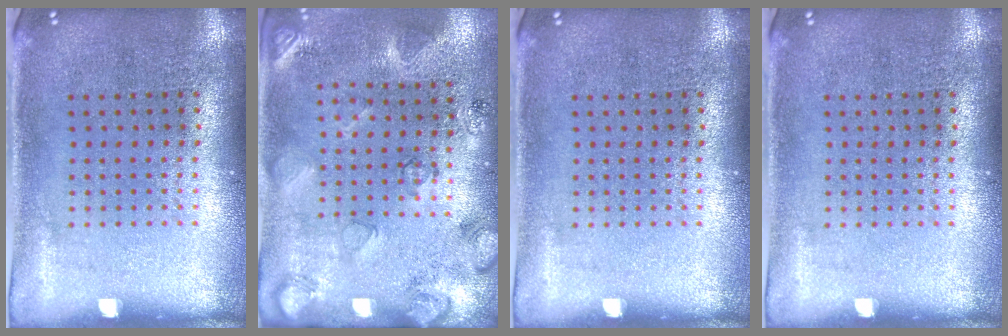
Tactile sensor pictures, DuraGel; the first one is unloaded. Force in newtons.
{"total": 2.1, "press": 1.8, "slide": 1.2}
{"total": 0.0}
{"total": 0.0}